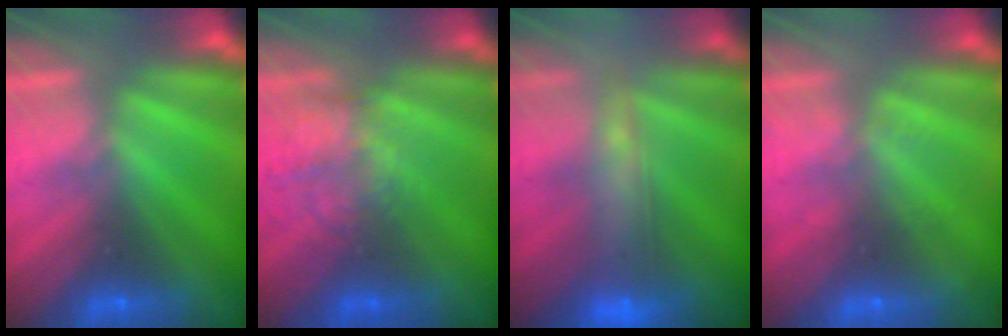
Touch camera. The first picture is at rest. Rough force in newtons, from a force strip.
{"total": 2.1}
{"total": 7.1}
{"total": 1.9}